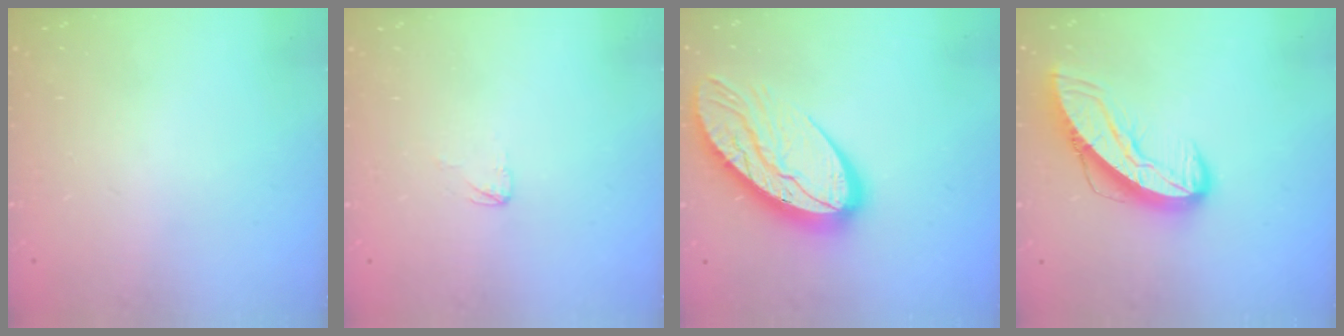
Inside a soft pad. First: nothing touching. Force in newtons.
{"total": 2.1, "press": 2.1, "slide": 0.2}
{"total": 16.7, "press": 16.6, "slide": 1.7}
{"total": 11.0, "press": 11.0, "slide": 1.2}